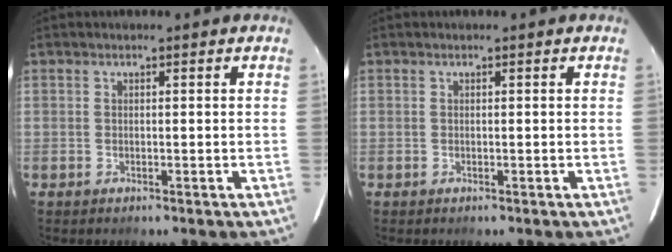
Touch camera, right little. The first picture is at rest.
{"total": 0.0}